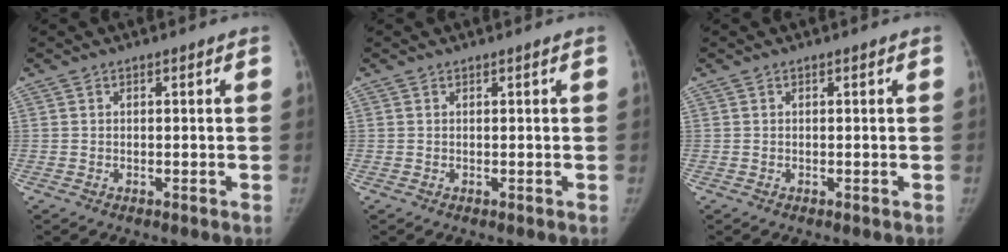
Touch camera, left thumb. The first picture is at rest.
{"total": 0.0}
{"total": 0.0}